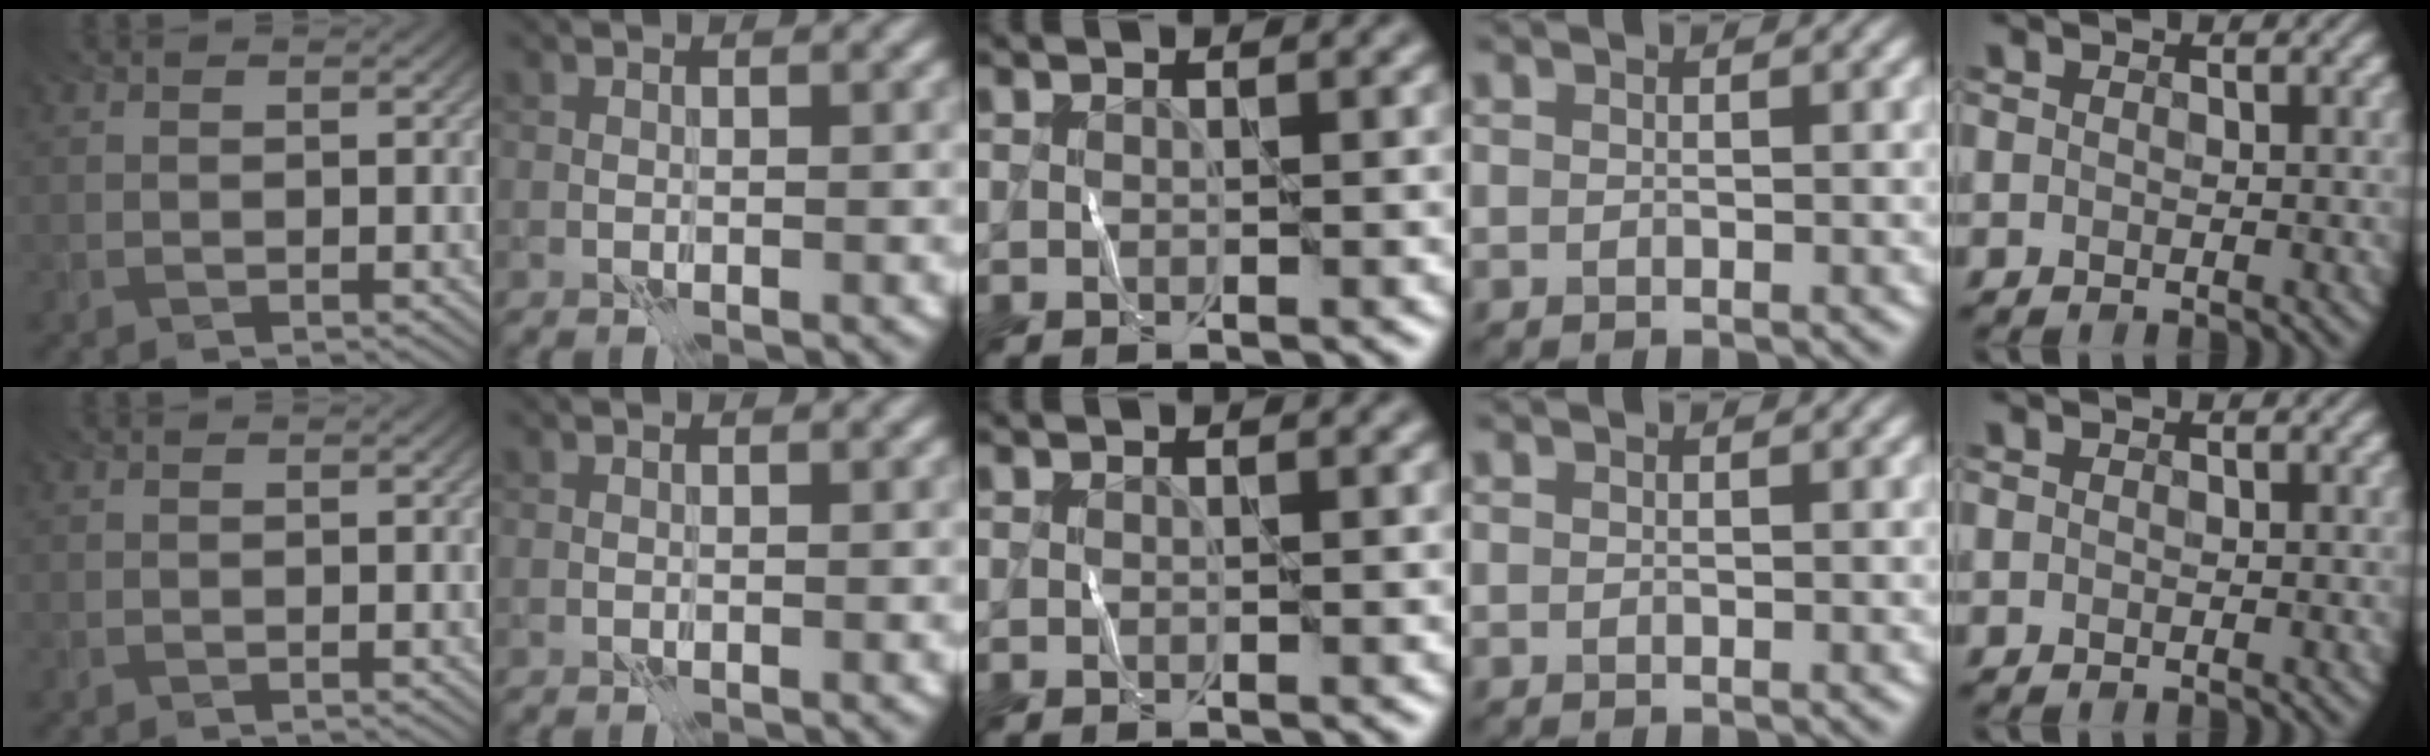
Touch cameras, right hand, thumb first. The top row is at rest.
{}